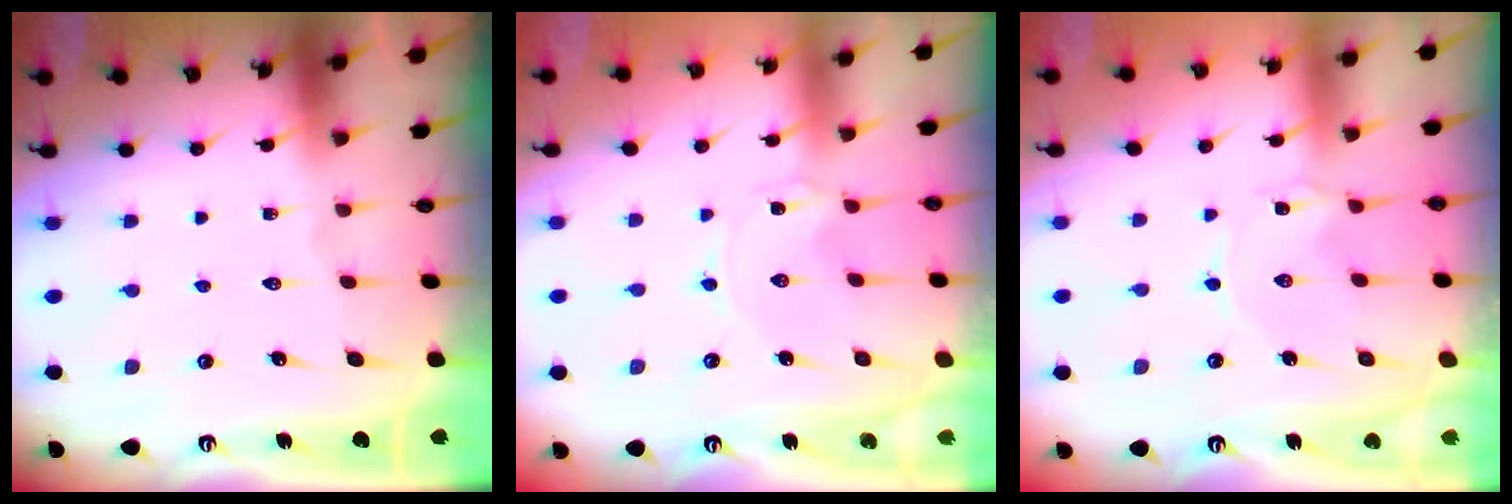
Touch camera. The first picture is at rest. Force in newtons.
{"total": 0.0}
{"total": 0.0}